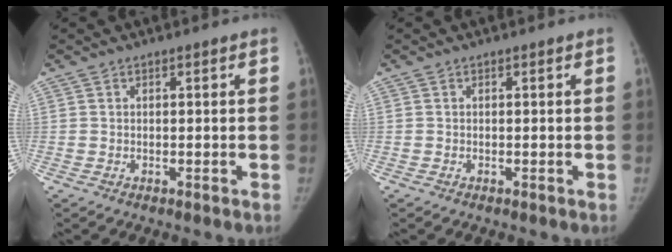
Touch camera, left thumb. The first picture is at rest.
{"total": 0.0}